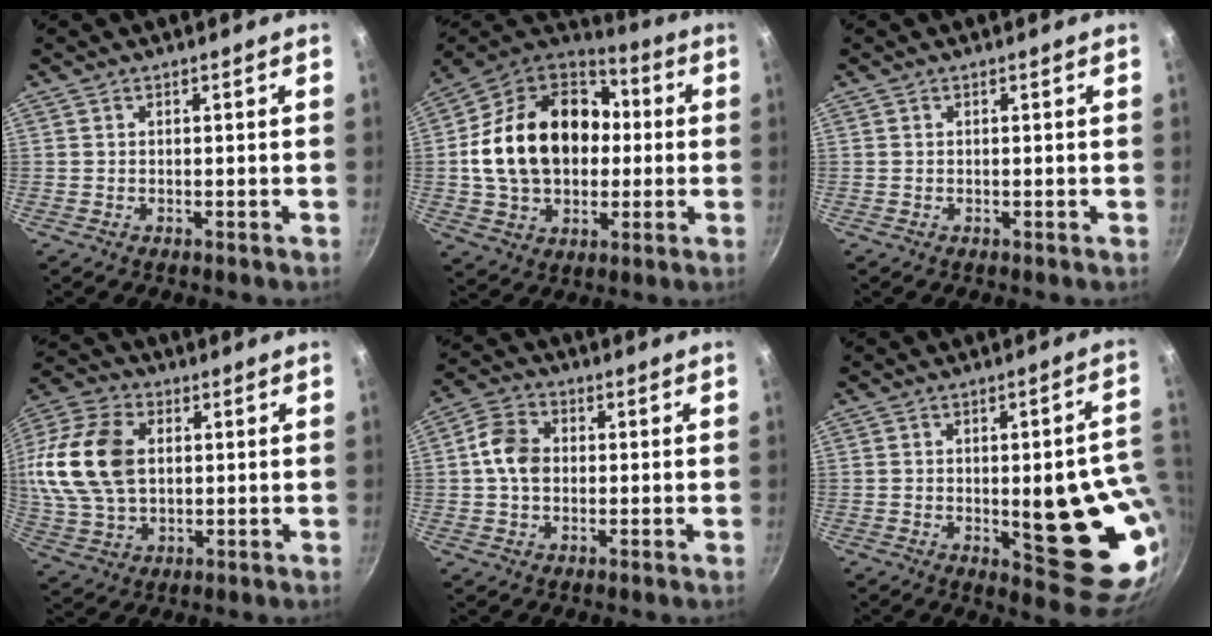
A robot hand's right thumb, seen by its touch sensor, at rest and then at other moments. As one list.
[{"total": 24.1, "force": [1.0, 17.8, 16.2], "torque": [-0.261, 0.043, 0.017]}, {"total": 0.0}, {"total": 18.5, "force": [2.5, 12.3, 13.5], "torque": [-0.261, 0.012, 0.044]}, {"total": 7.3, "force": [0.2, 5.5, 4.7], "torque": [-0.074, 0.017, -0.006]}, {"total": 19.8, "force": [-1.4, 7.0, 18.5], "torque": [-0.182, -0.014, -0.011]}]